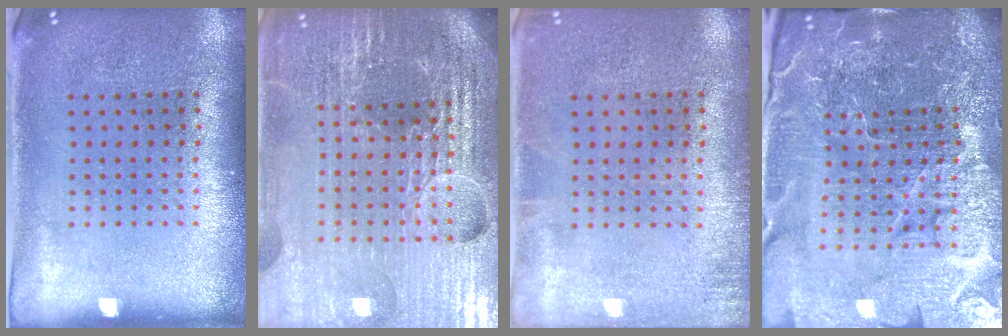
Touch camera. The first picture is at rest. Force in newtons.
{"total": 6.3, "press": 5.6, "slide": 3.0}
{"total": 1.2, "press": 1.1, "slide": 0.2}
{"total": 6.6, "press": 5.9, "slide": 3.1}